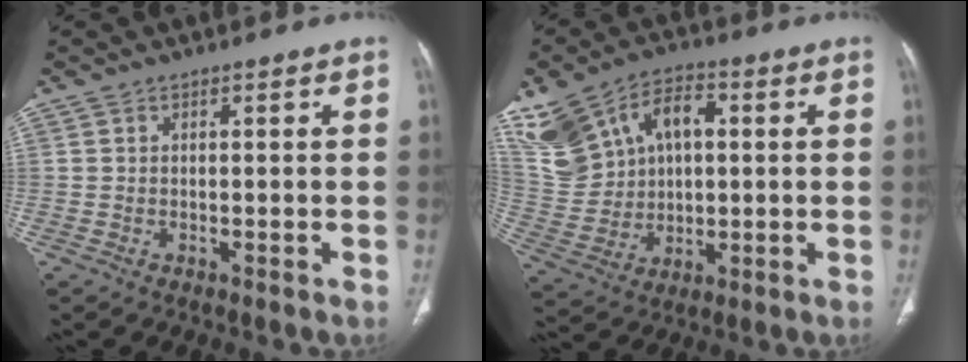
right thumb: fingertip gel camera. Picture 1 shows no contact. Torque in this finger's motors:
{"motor_torque": [1.42, 1.63, 0.62, 0.26, 0.10]}